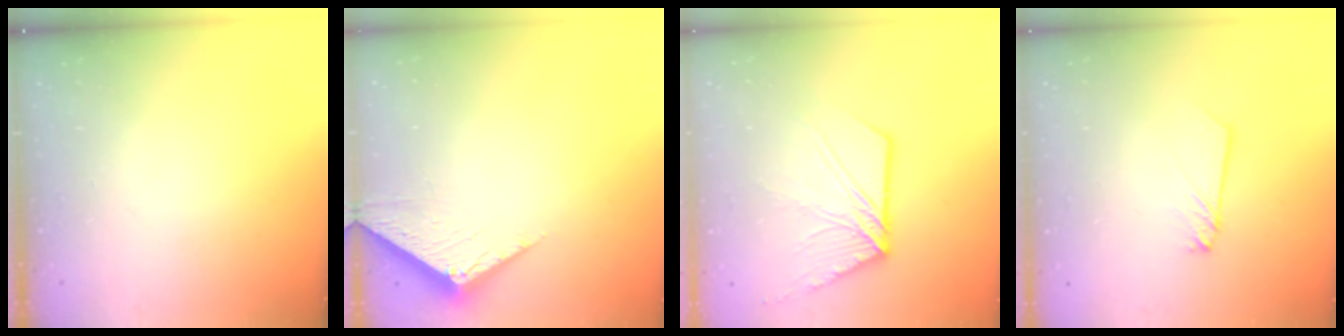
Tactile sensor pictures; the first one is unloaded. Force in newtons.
{"total": 4.7, "press": 4.7, "slide": 0.3}
{"total": 12.9, "press": 12.8, "slide": 1.4}
{"total": 2.2, "press": 2.2, "slide": 0.1}